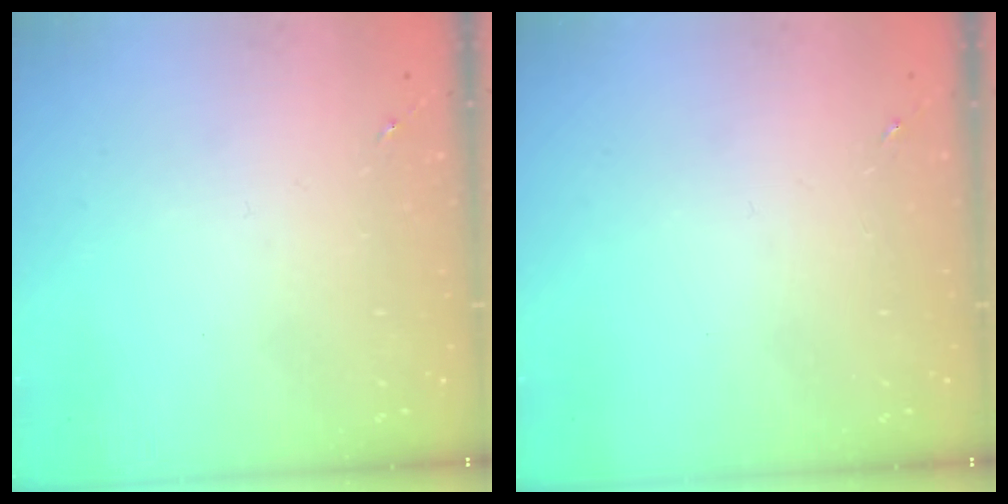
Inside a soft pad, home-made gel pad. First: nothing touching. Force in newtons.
{"total": 0.0}